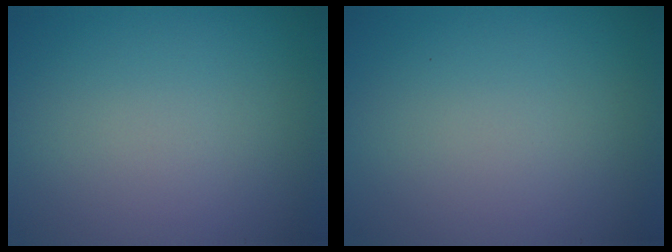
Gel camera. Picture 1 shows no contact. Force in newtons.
{"total": 0.0}